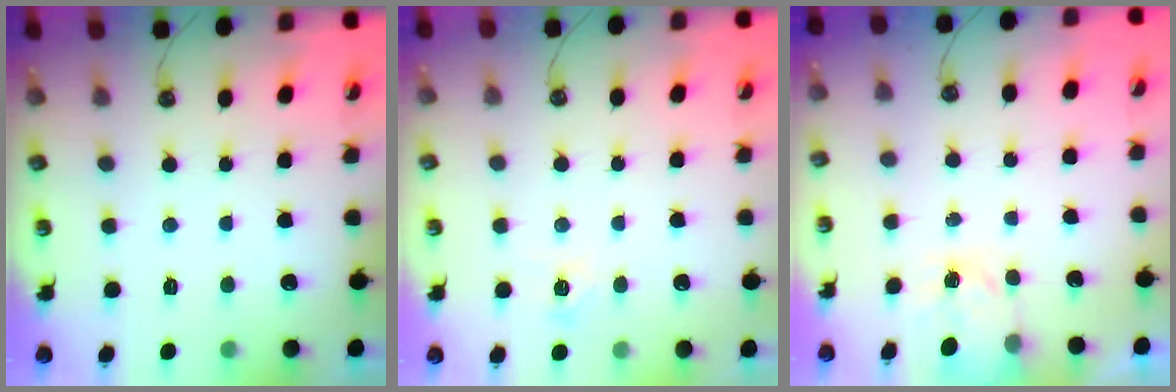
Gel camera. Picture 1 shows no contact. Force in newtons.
{"total": 6.1, "press": 6.1, "slide": 0.5}
{"total": 2.9, "press": 2.8, "slide": 0.4}